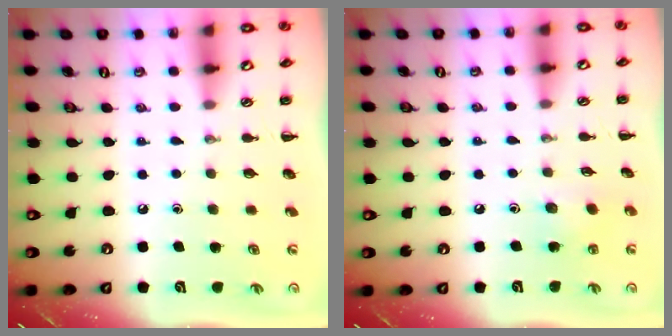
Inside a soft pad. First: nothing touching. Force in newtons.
{"total": 4.6, "press": 4.4, "slide": 1.1}